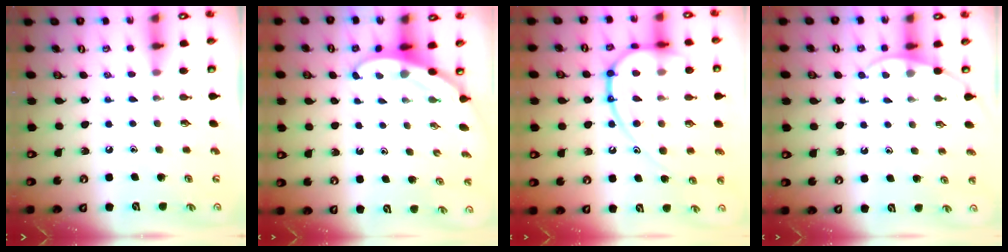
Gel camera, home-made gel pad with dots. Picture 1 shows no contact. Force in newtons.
{"total": 3.0, "press": 3.0, "slide": 0.1}
{"total": 18.6, "press": 18.5, "slide": 1.5}
{"total": 4.6, "press": 4.6, "slide": 0.5}